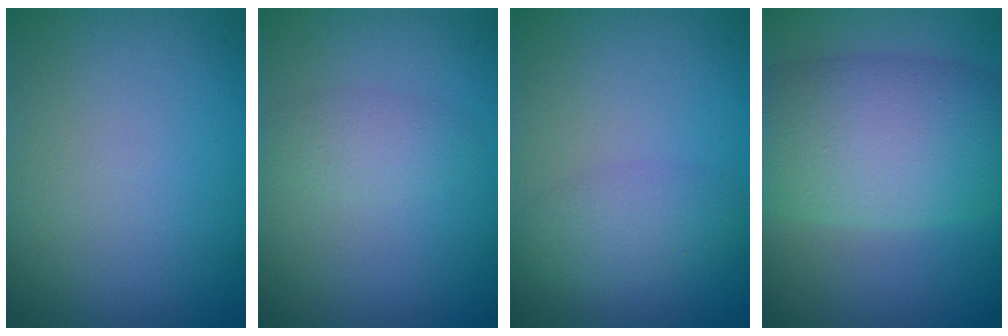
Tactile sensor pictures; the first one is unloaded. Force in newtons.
{"total": 1.8, "press": 1.8, "slide": 0.0}
{"total": 2.2, "press": 2.2, "slide": 0.1}
{"total": 9.9, "press": 9.9, "slide": 0.4}